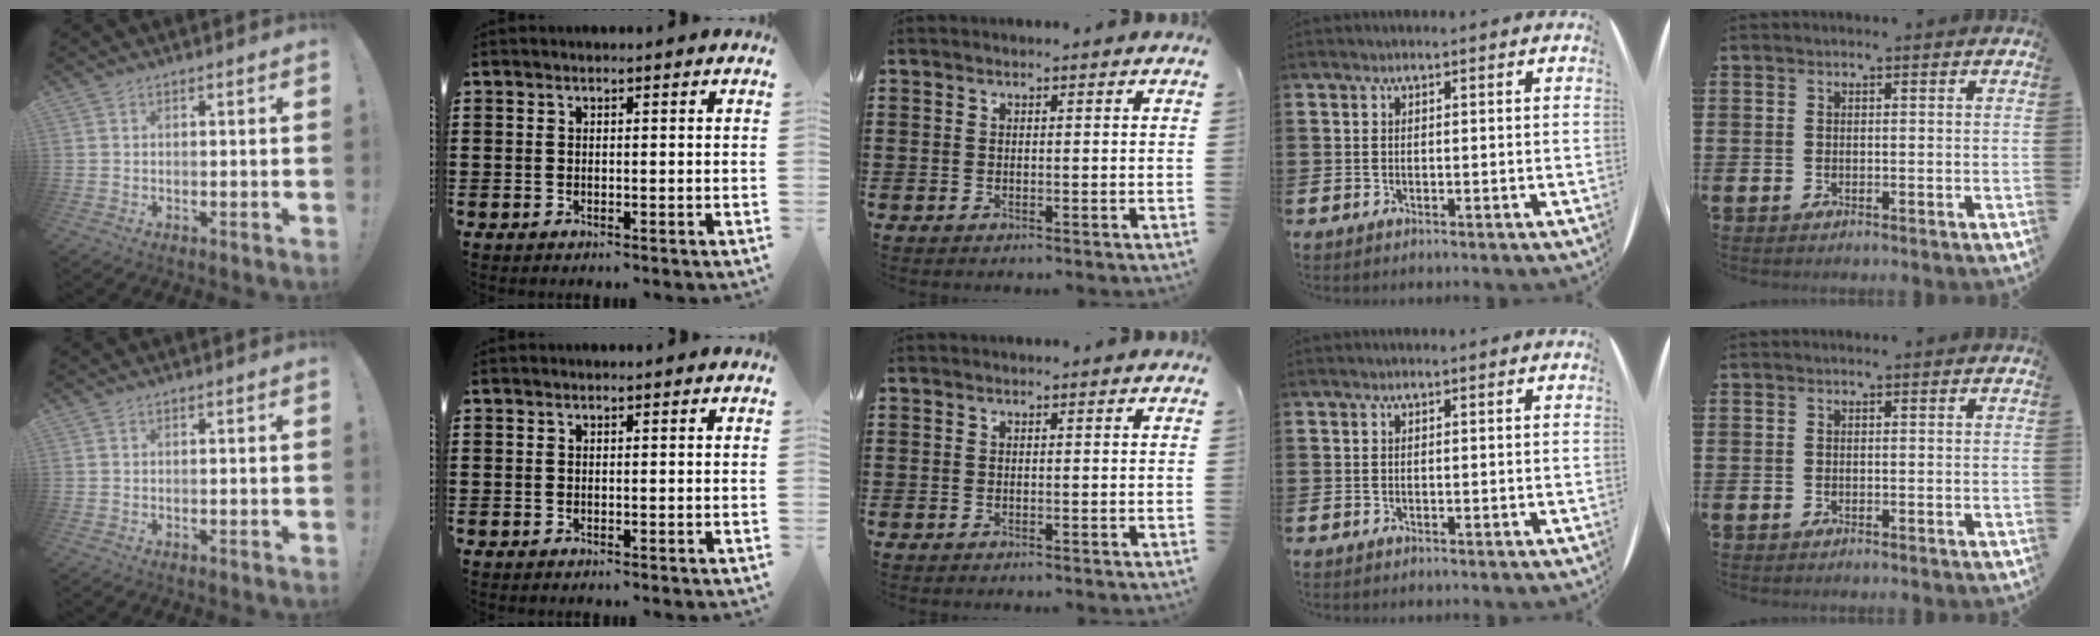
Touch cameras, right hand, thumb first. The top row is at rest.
{}